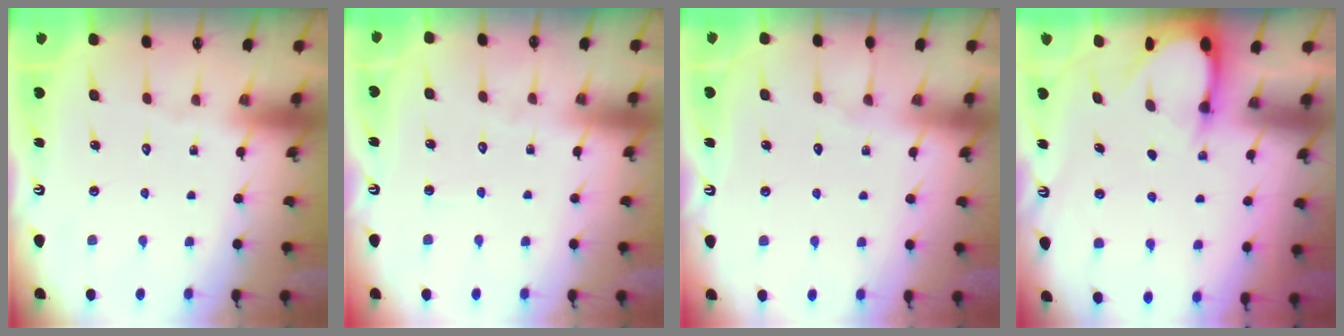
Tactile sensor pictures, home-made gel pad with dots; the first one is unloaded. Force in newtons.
{"total": 2.9, "press": 2.9, "slide": 0.3}
{"total": 2.6, "press": 2.6, "slide": 0.4}
{"total": 3.0, "press": 3.0, "slide": 0.3}